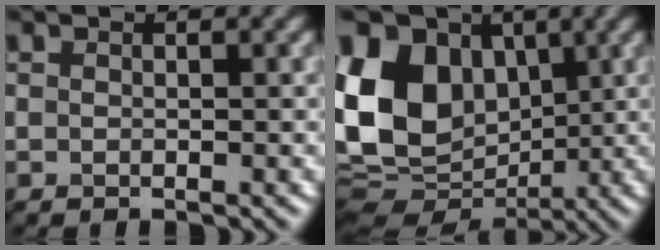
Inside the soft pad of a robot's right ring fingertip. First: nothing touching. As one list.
[{"total": 16.8, "force": [2.1, 13.1, 10.4], "torque": [-0.224, 0.017, 0.033]}]